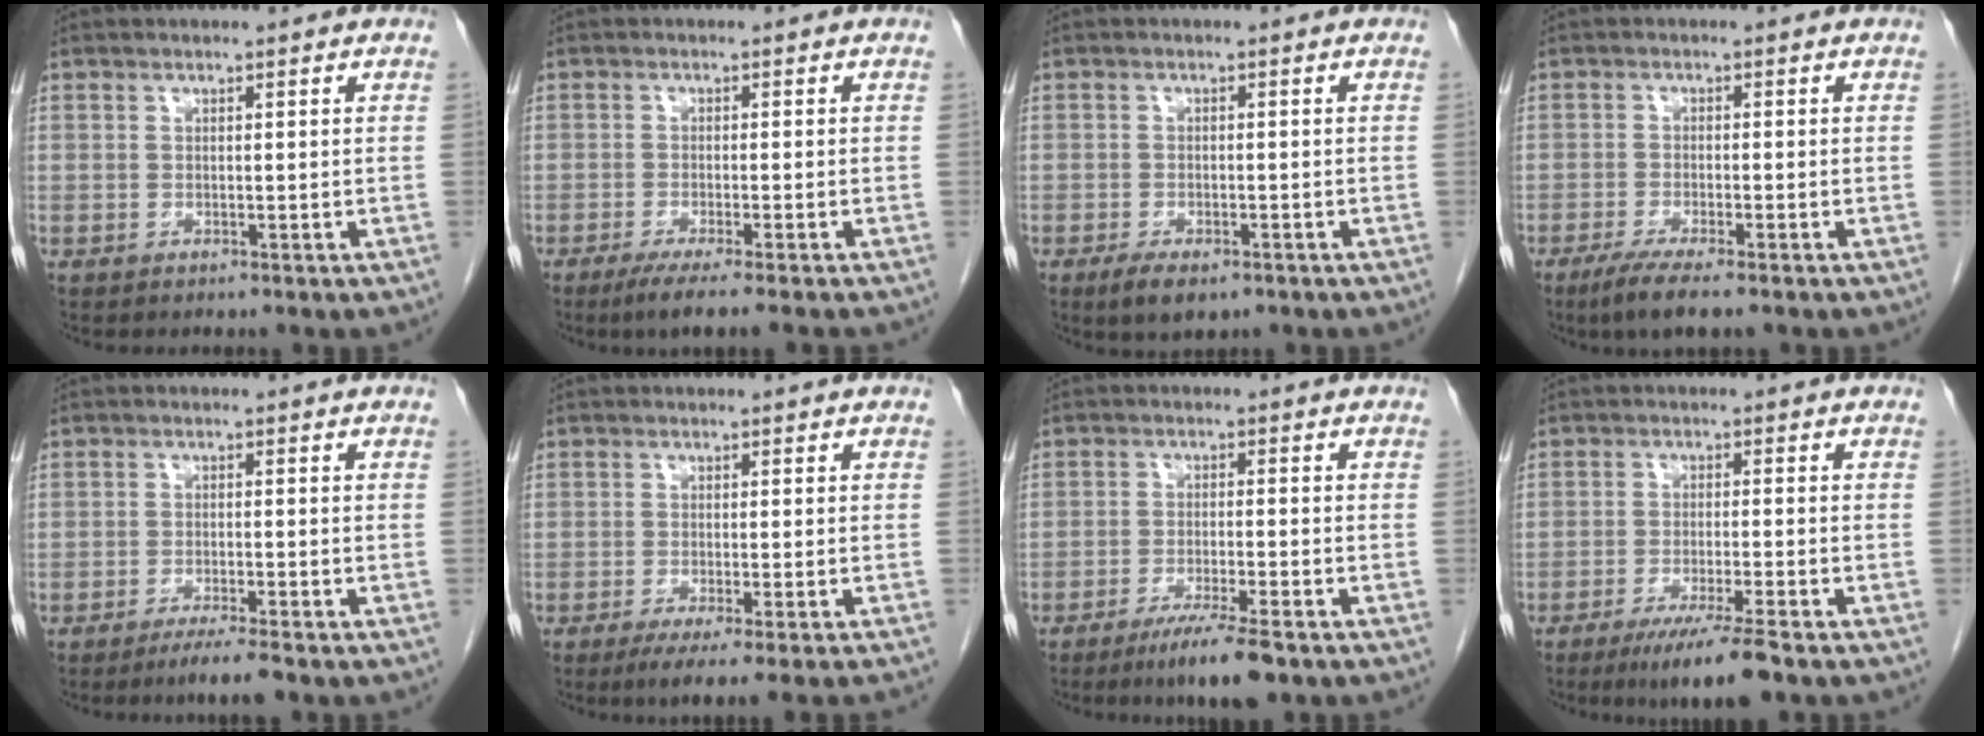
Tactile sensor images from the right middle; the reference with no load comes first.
{"total": 5.8, "force": [-4.4, -0.5, 3.8], "torque": [-0.048, -0.013, -0.069]}
{"total": 4.2, "force": [-2.7, 1.8, 2.8], "torque": [-0.047, -0.005, -0.038]}
{"total": 5.5, "force": [-3.8, 0.4, 3.9], "torque": [-0.067, -0.014, -0.063]}
{"total": 3.6, "force": [-2.8, -0.2, 2.3], "torque": [-0.038, -0.007, -0.049]}
{"total": 7.3, "force": [-5.8, -0.9, 4.3], "torque": [-0.037, -0.018, -0.086]}
{"total": 7.0, "force": [-4.9, 0.1, 5.0], "torque": [-0.081, -0.016, -0.081]}
{"total": 7.4, "force": [-5.2, -0.5, 5.2], "torque": [-0.083, -0.020, -0.089]}